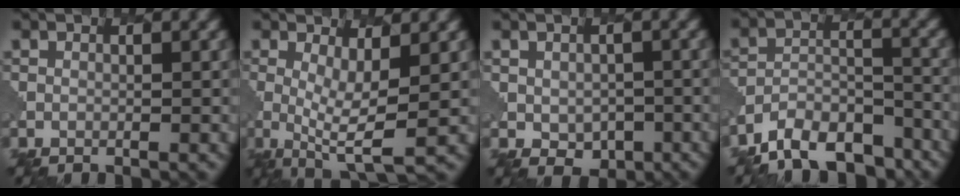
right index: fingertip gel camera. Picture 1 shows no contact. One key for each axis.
{"total": 4.4, "fx": 0.5, "fy": 1.2, "fz": 4.2, "tx": -0.074, "ty": -0.010, "tz": 0.008}
{"total": 3.1, "fx": -0.5, "fy": 2.5, "fz": 1.8, "tx": -0.029, "ty": -0.013, "tz": -0.002}
{"total": 8.8, "fx": -7.2, "fy": 3.7, "fz": 3.3, "tx": -0.052, "ty": -0.003, "tz": -0.113}